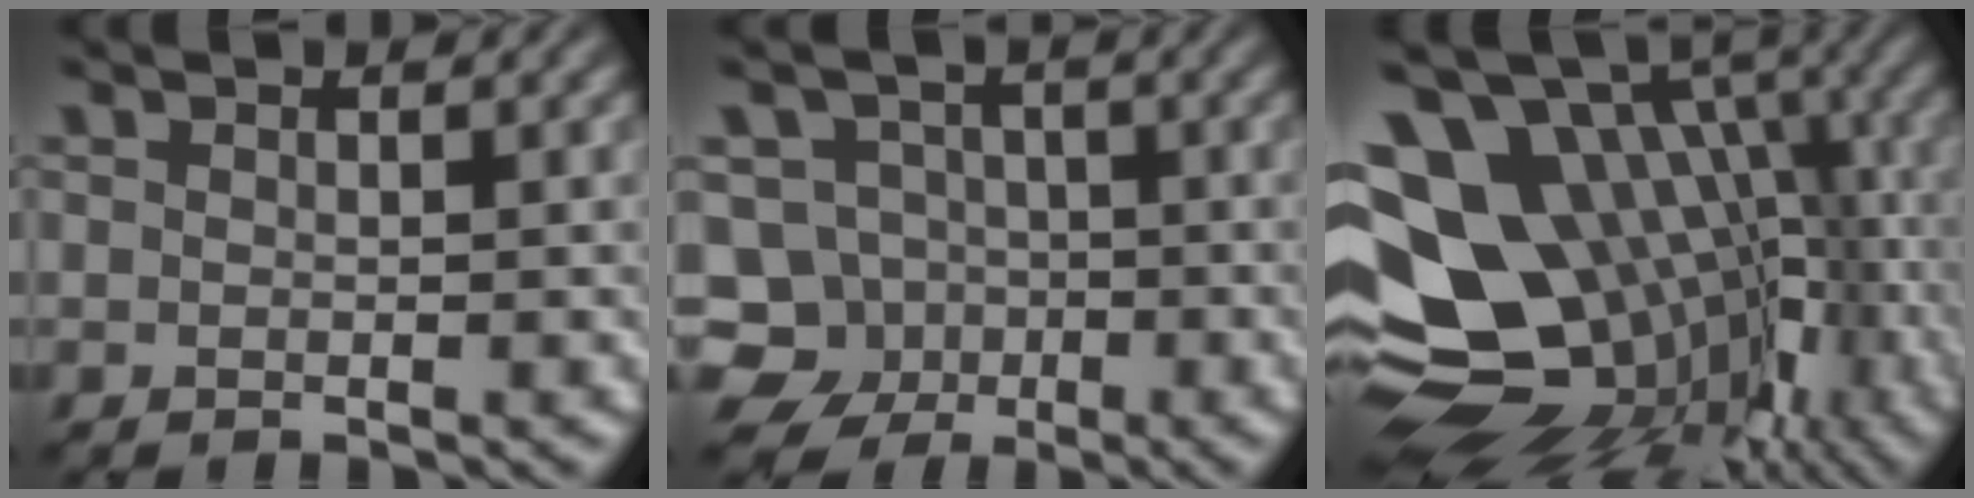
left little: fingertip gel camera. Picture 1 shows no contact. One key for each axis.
{"total": 7.3, "fx": -3.6, "fy": 6.1, "fz": 1.8, "tx": -0.008, "ty": 0.004, "tz": -0.082}
{"total": 16.9, "fx": -1.5, "fy": 12.0, "fz": 11.8, "tx": -0.193, "ty": -0.001, "tz": 0.019}